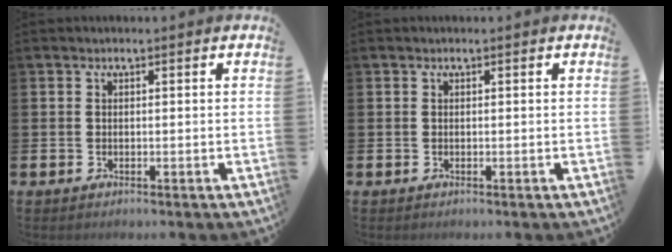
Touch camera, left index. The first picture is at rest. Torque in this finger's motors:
{"motor_torque": [-0.01, 0.01, 0.00, 0.00]}